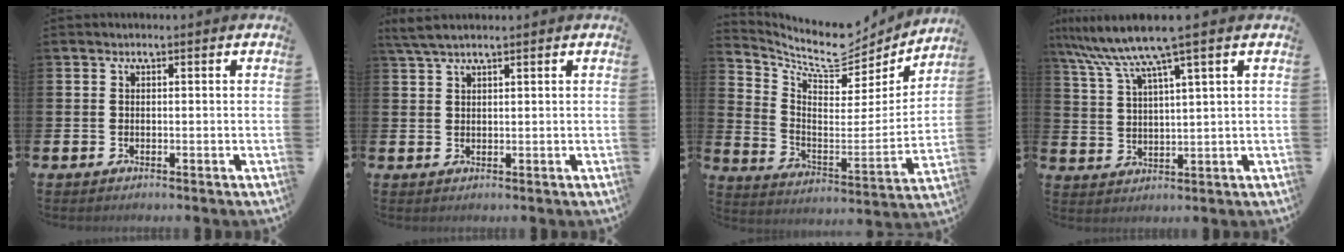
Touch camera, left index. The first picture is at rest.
{"total": 2.6, "force": [2.1, 0.4, 1.4], "torque": [-0.037, 0.004, 0.041]}
{"total": 8.5, "force": [7.2, 3.1, 3.4], "torque": [-0.081, -0.061, 0.116]}
{"total": 8.5, "force": [6.7, 0.3, 5.2], "torque": [-0.124, -0.021, 0.117]}